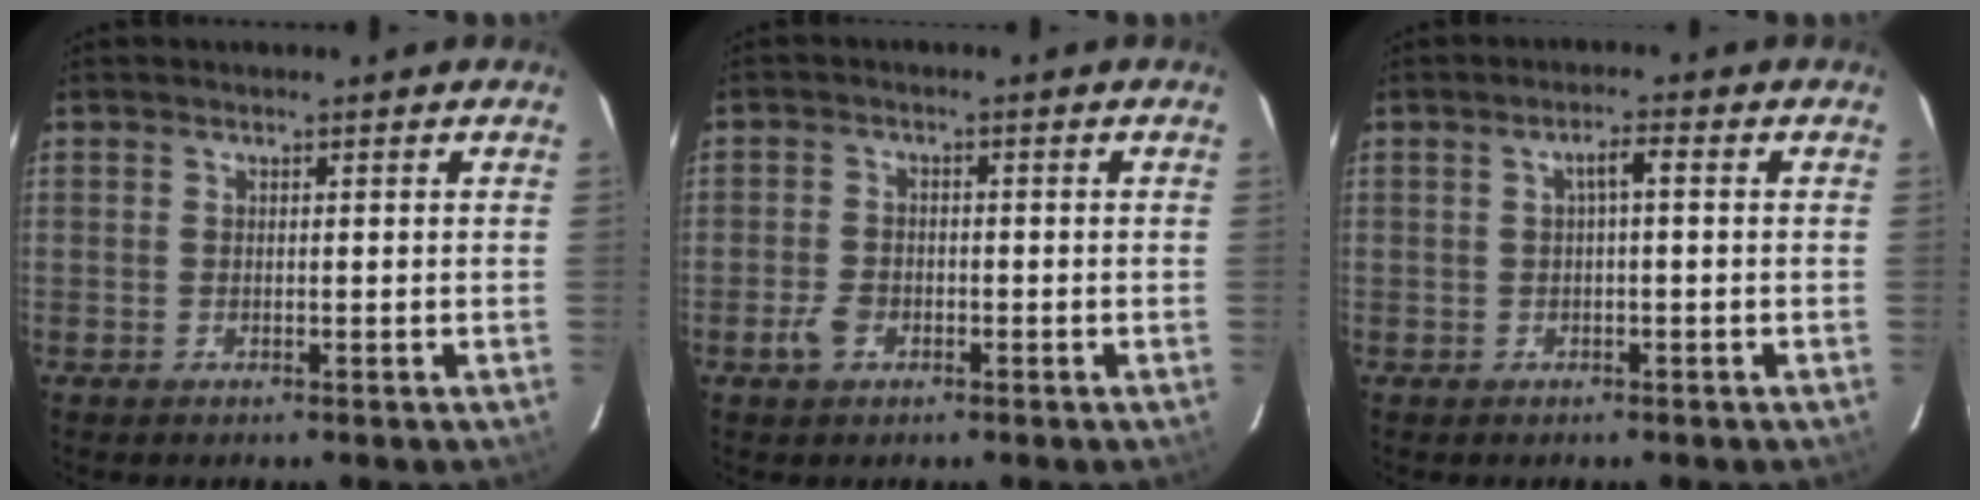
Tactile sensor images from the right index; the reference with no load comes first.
{"total": 3.7, "force": [-1.9, 2.5, 2.0], "torque": [-0.049, 0.001, -0.034]}
{"total": 2.3, "force": [0.1, 0.3, 2.3], "torque": [-0.044, 0.009, 0.003]}